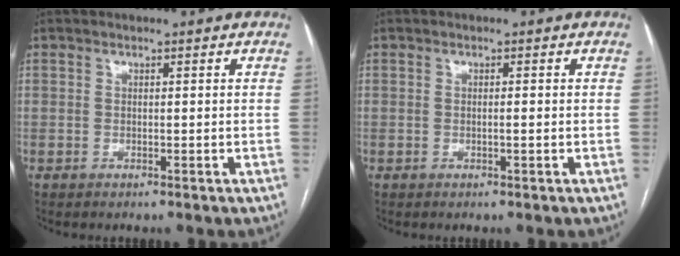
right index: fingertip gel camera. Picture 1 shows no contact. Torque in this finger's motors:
{"motor_torque": [-0.15, 0.13, -0.03, 0.00]}